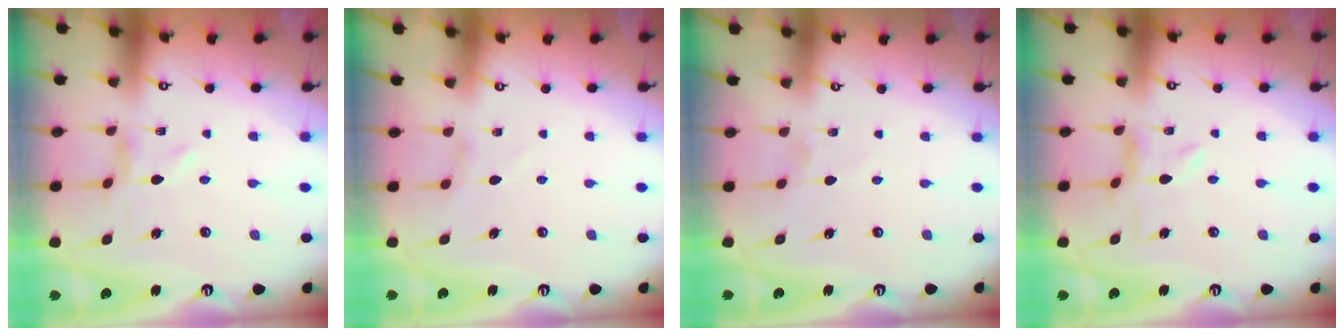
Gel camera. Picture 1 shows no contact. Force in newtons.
{"total": 3.0, "press": 3.0, "slide": 0.4}
{"total": 0.0}
{"total": 2.2, "press": 2.2, "slide": 0.2}